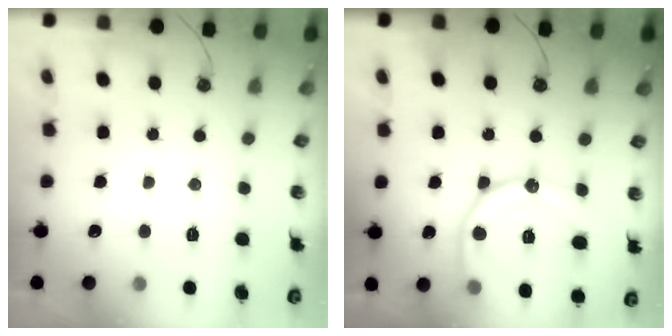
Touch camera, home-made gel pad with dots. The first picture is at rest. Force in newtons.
{"total": 17.4, "press": 17.3, "slide": 2.0}